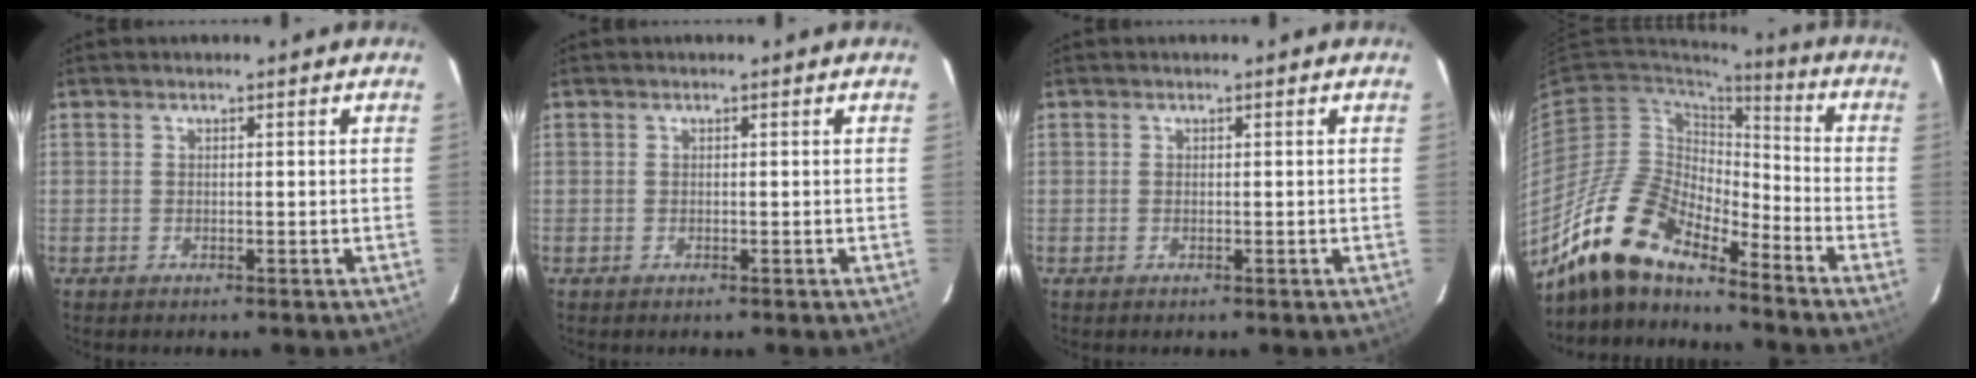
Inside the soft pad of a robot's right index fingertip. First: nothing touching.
{"total": 0.0}
{"total": 0.0}
{"total": 16.3, "force": [-13.6, 4.8, 7.6], "torque": [-0.140, -0.007, -0.267]}